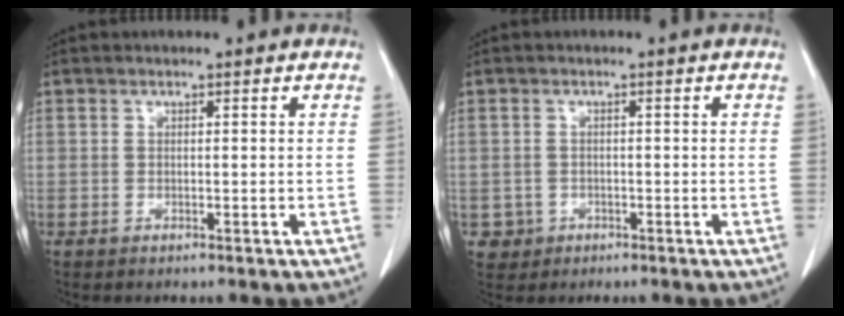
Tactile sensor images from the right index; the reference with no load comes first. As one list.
[{"total": 2.7, "force": [-0.9, 2.6, -0.2], "torque": [0.008, 0.011, -0.011]}]